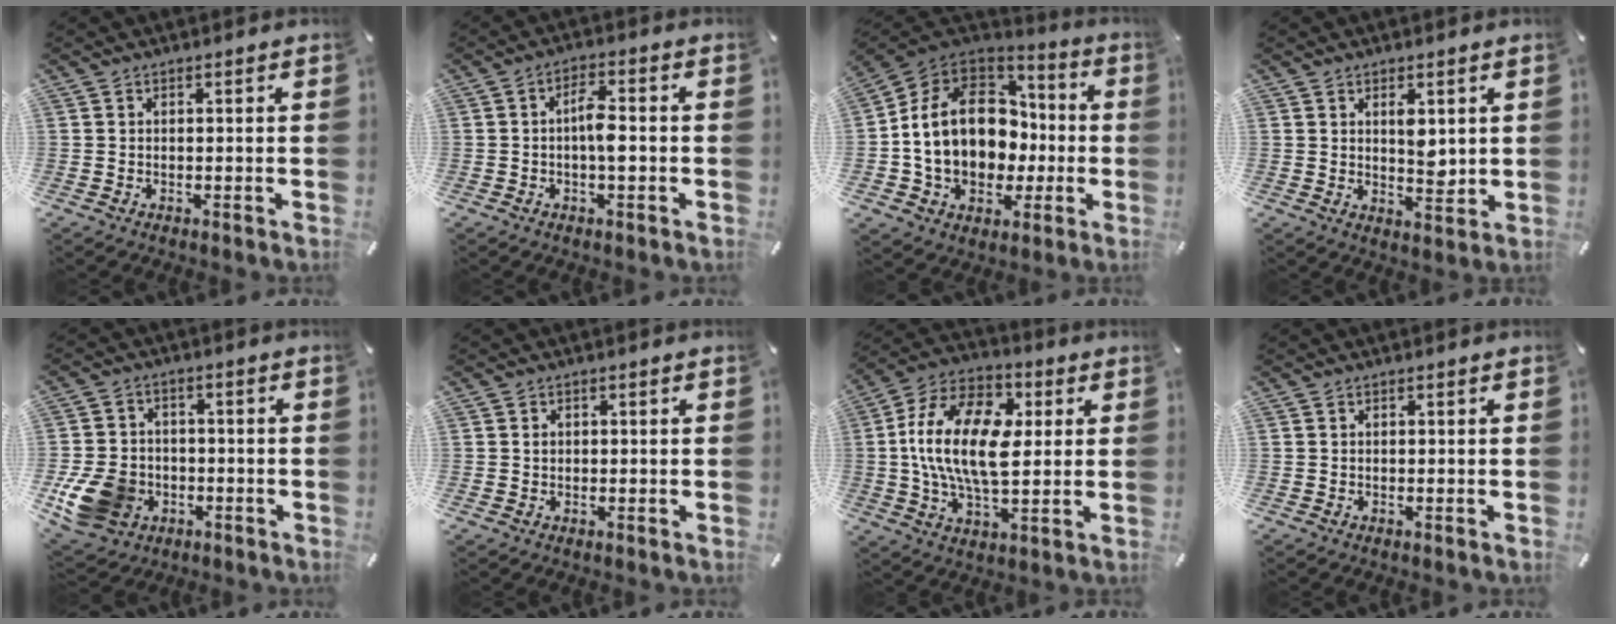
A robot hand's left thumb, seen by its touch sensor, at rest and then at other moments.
{"total": 5.3, "force": [-0.8, 2.0, 4.8], "torque": [-0.094, 0.009, -0.017]}
{"total": 18.0, "force": [-0.1, 14.7, 10.4], "torque": [-0.220, 0.002, 0.009]}
{"total": 5.1, "force": [2.0, 2.8, 3.8], "torque": [-0.050, -0.014, 0.029]}
{"total": 12.2, "force": [-4.0, 9.7, 6.1], "torque": [-0.130, 0.023, -0.070]}
{"total": 1.0, "force": [0.1, 0.9, 0.5], "torque": [-0.010, 0.004, 0.001]}
{"total": 19.8, "force": [2.0, 11.6, 15.9], "torque": [-0.335, 0.006, 0.030]}
{"total": 0.0}